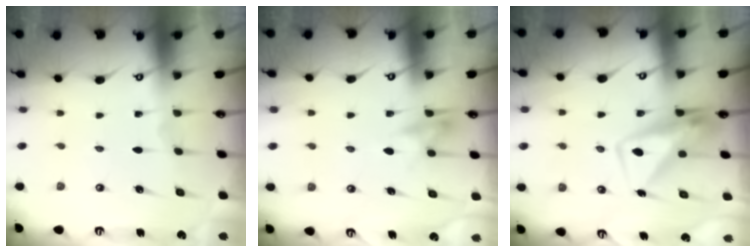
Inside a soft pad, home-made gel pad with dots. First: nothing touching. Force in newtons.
{"total": 10.0, "press": 9.9, "slide": 1.5}
{"total": 7.5, "press": 7.5, "slide": 0.9}